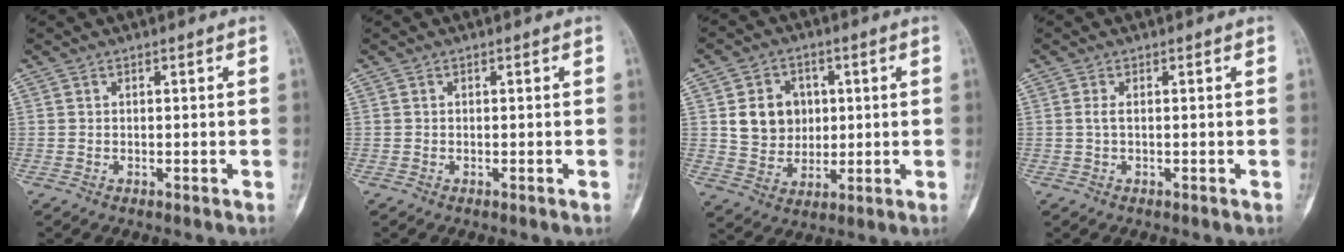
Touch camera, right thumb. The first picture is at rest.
{"total": 0.0}
{"total": 9.8, "force": [1.9, 8.4, 4.8], "torque": [-0.037, -0.006, 0.040]}
{"total": 1.0, "force": [0.0, 0.3, 1.0], "torque": [-0.025, -0.001, 0.001]}